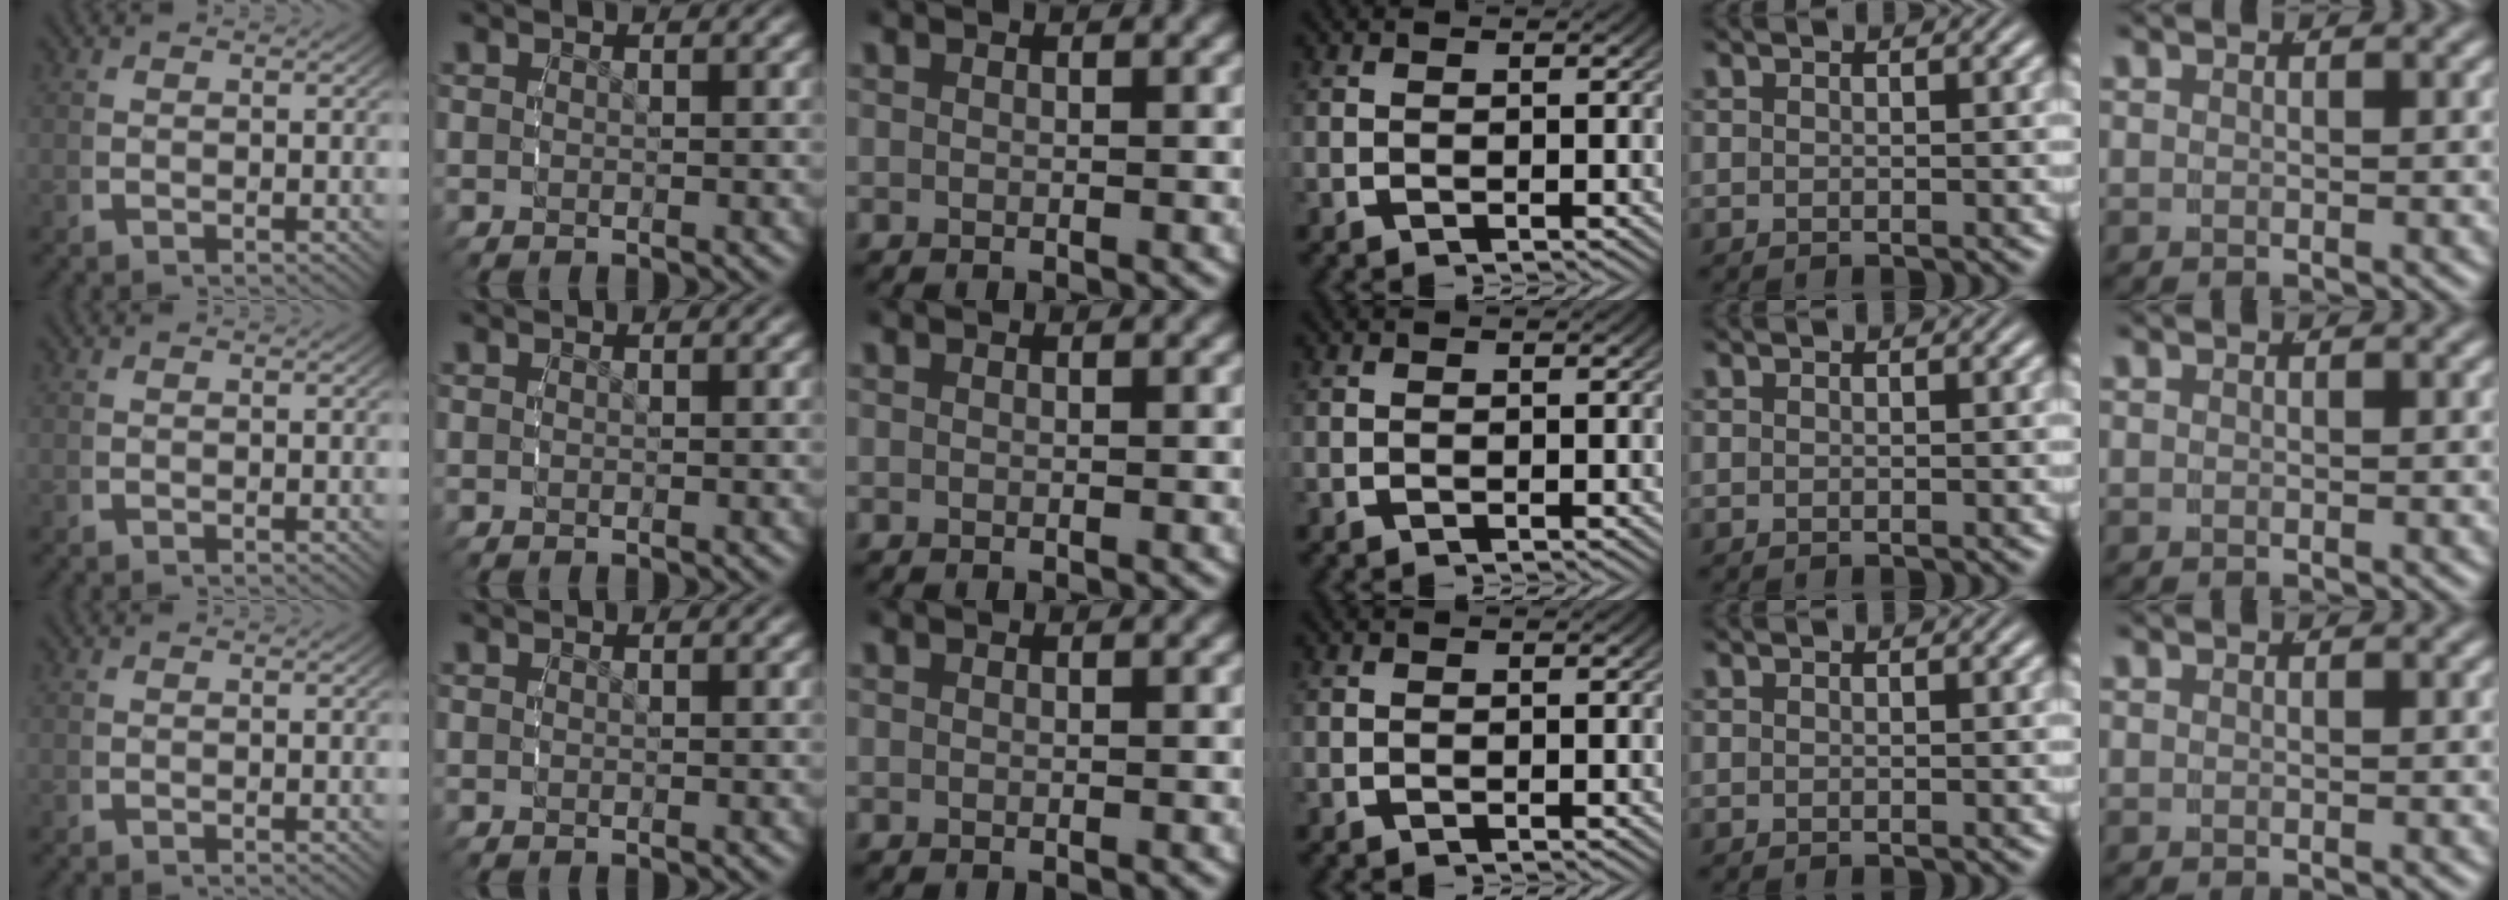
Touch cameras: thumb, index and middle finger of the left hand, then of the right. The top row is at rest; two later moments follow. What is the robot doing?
{"motion": "reach", "object": "toothpaste"}